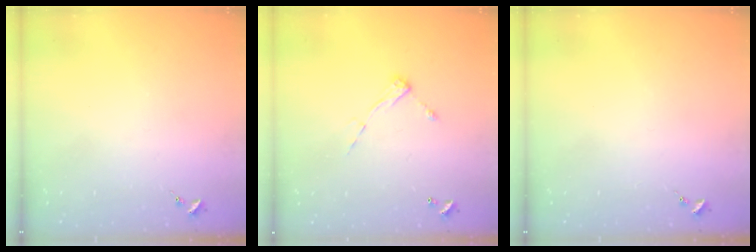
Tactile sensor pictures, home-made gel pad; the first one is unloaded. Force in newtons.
{"total": 6.5, "press": 6.4, "slide": 0.6}
{"total": 0.0}